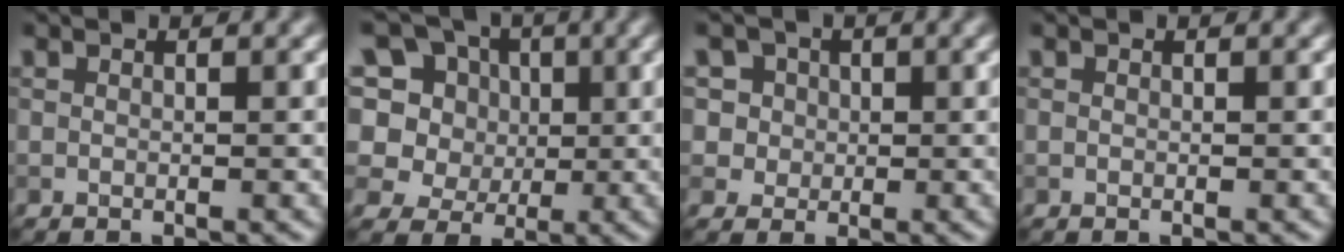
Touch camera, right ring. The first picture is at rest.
{"total": 10.7, "force": [4.5, 8.5, 4.7], "torque": [-0.114, 0.032, 0.056]}
{"total": 5.7, "force": [2.3, 4.7, 2.1], "torque": [-0.026, 0.020, 0.018]}
{"total": 0.0}